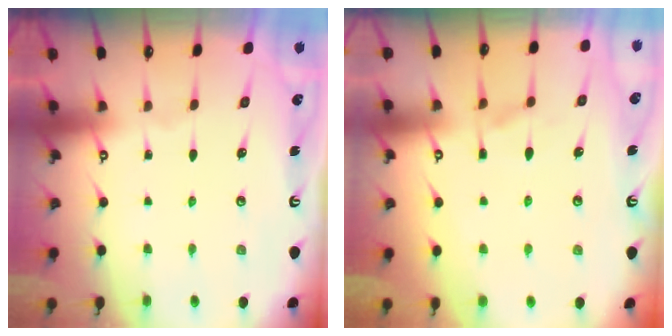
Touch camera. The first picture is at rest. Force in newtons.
{"total": 1.3, "press": 0.6, "slide": 1.1}